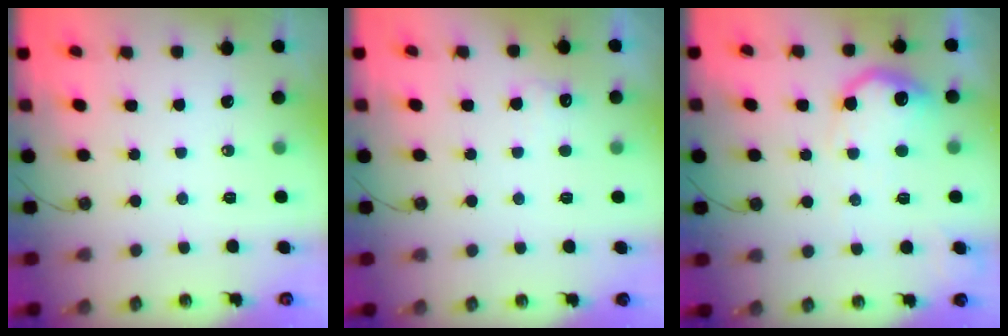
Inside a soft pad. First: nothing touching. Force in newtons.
{"total": 5.6, "press": 5.5, "slide": 1.0}
{"total": 14.8, "press": 14.7, "slide": 0.7}